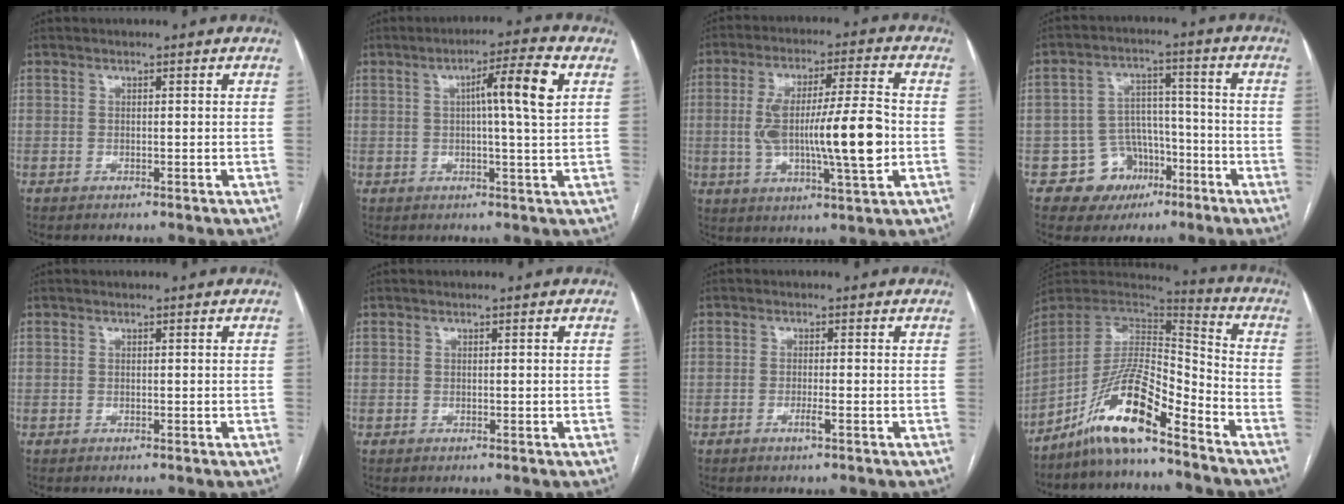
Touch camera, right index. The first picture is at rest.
{"total": 7.9, "force": [2.0, -0.4, 7.7], "torque": [-0.123, 0.008, 0.028]}
{"total": 15.0, "force": [-1.4, 1.9, 14.8], "torque": [-0.262, 0.008, -0.021]}
{"total": 7.8, "force": [-3.8, 6.7, 1.3], "torque": [-0.005, 0.021, -0.049]}
{"total": 0.0}
{"total": 0.0}
{"total": 1.7, "force": [-0.8, -0.1, 1.5], "torque": [-0.030, -0.002, -0.015]}
{"total": 14.0, "force": [-9.8, 2.2, 9.8], "torque": [-0.185, 0.011, -0.179]}